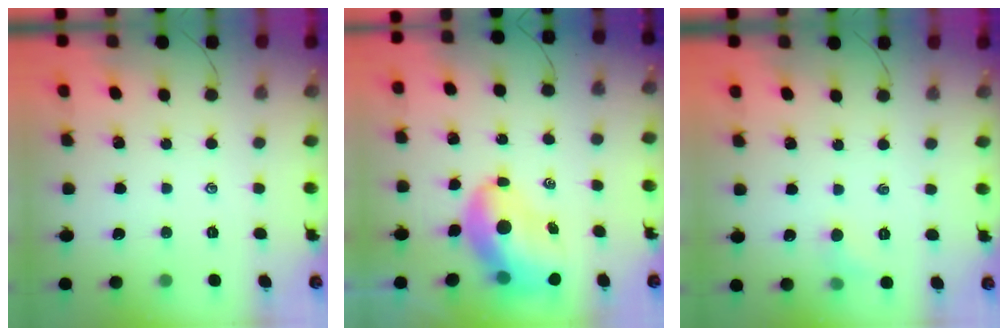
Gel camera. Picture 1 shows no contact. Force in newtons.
{"total": 9.4, "press": 9.1, "slide": 2.6}
{"total": 5.0, "press": 4.8, "slide": 1.6}